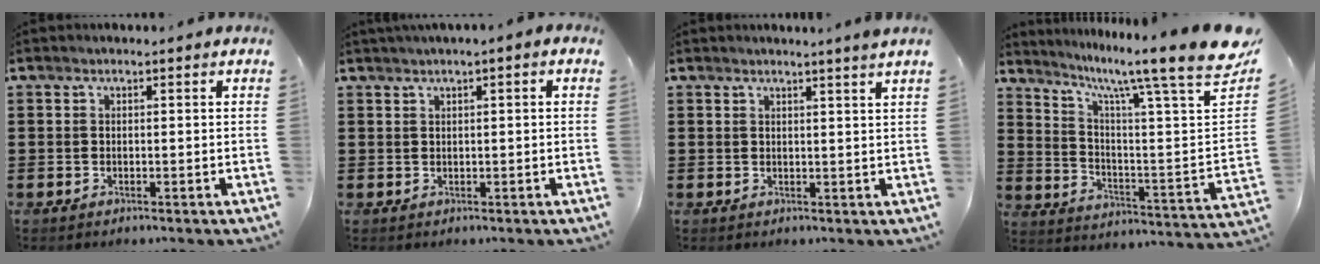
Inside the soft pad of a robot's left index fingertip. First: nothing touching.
{"total": 0.7, "force": [0.1, 0.2, 0.7], "torque": [-0.014, -0.001, 0.001]}
{"total": 1.9, "force": [1.6, -0.7, 0.7], "torque": [-0.014, -0.005, 0.031]}
{"total": 11.2, "force": [8.5, -0.5, 7.3], "torque": [-0.150, -0.075, 0.123]}